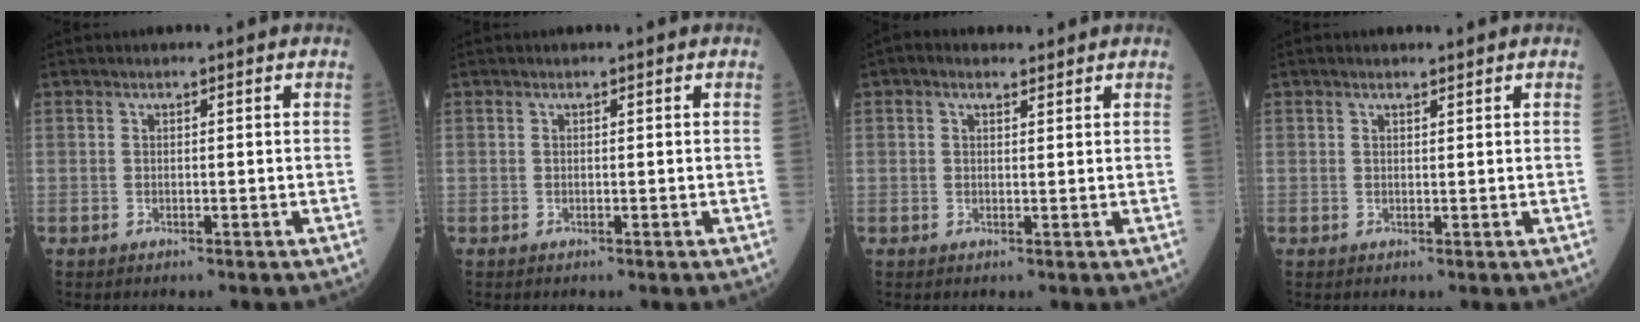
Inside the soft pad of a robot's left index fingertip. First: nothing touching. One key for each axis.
{"total": 0.0}
{"total": 2.1, "fx": 1.4, "fy": 1.1, "fz": 1.1, "tx": -0.029, "ty": 0.016, "tz": 0.022}
{"total": 1.0, "fx": 0.9, "fy": 0.1, "fz": 0.3, "tx": -0.009, "ty": 0.002, "tz": 0.016}